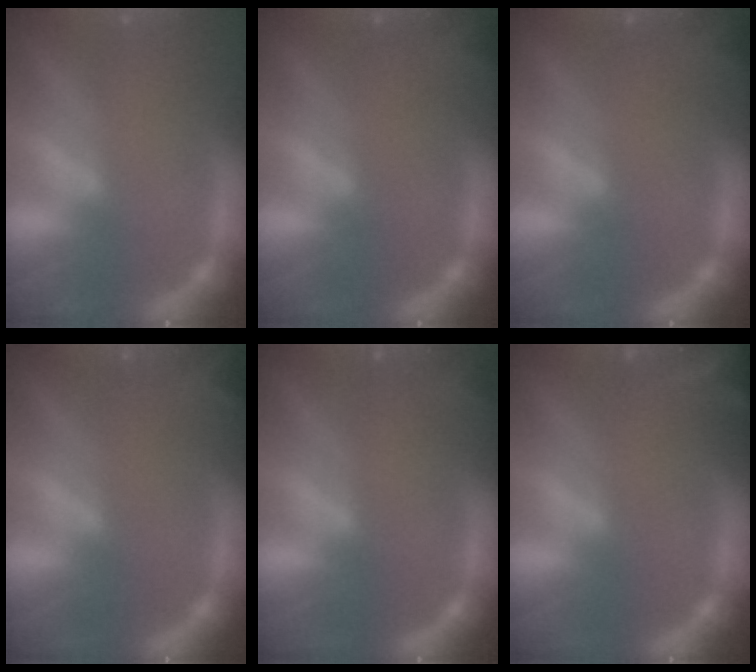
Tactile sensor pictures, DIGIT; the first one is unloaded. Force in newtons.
{"total": 1.4}
{"total": 1.4}
{"total": 1.9}
{"total": 0.9}
{"total": 5.4}